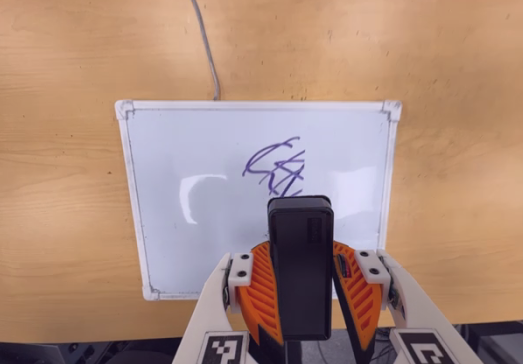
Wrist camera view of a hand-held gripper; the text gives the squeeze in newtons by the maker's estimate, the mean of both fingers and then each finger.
{"total": 11.3, "left": 10.5, "right": 12.1}